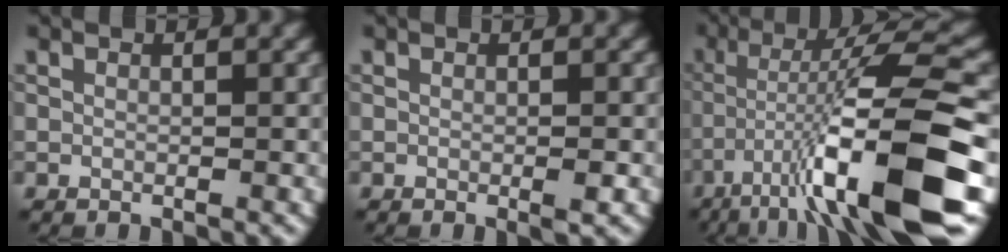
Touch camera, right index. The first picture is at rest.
{"total": 1.0, "force": [-0.3, 0.1, 0.9], "torque": [-0.014, -0.001, -0.005]}
{"total": 13.0, "force": [-5.7, 2.1, 11.5], "torque": [-0.191, 0.009, -0.088]}